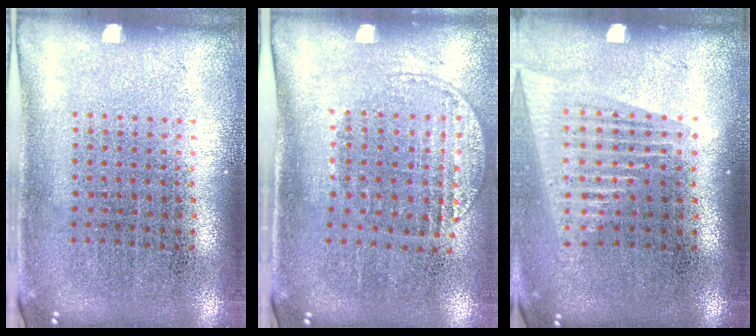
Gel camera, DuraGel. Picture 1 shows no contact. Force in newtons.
{"total": 1.3, "press": 1.1, "slide": 0.7}
{"total": 1.6, "press": 1.4, "slide": 0.8}